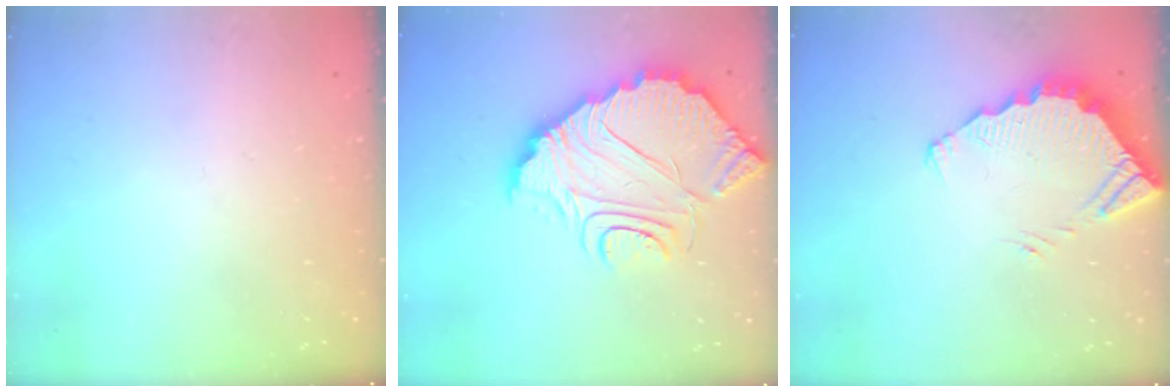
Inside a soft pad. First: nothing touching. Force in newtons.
{"total": 14.8, "press": 14.7, "slide": 1.1}
{"total": 3.9, "press": 3.9, "slide": 0.3}